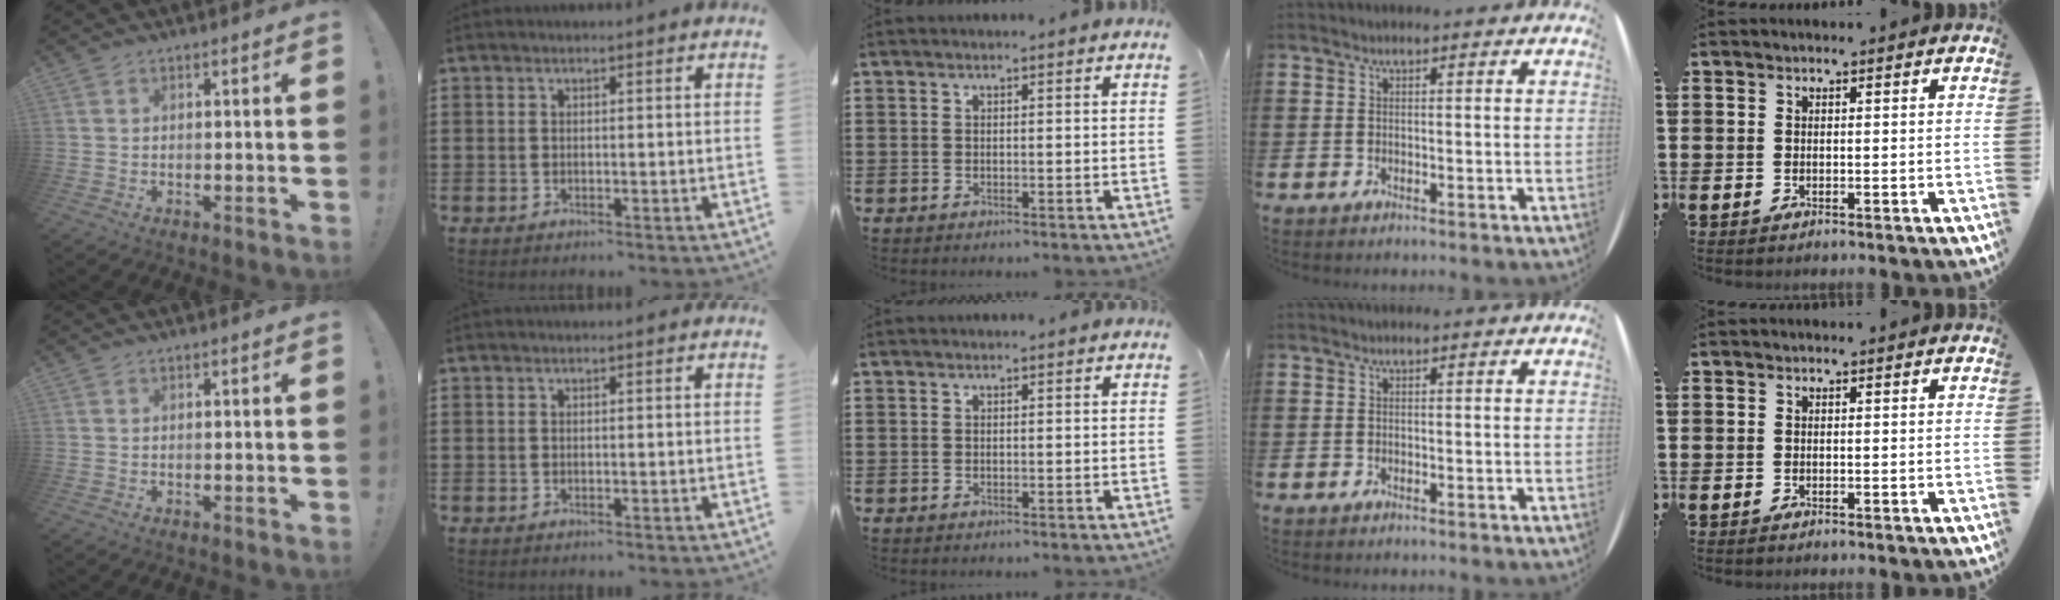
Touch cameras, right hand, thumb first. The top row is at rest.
{}